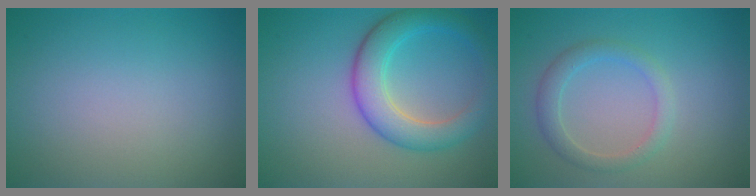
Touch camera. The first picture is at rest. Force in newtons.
{"total": 5.1, "press": 5.0, "slide": 0.3}
{"total": 2.3, "press": 2.3, "slide": 0.1}